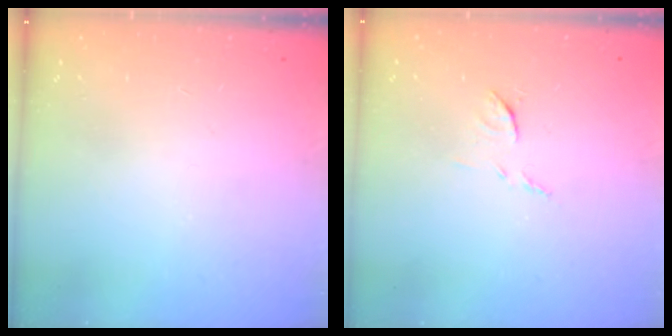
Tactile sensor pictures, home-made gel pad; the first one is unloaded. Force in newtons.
{"total": 6.7, "press": 6.7, "slide": 0.3}